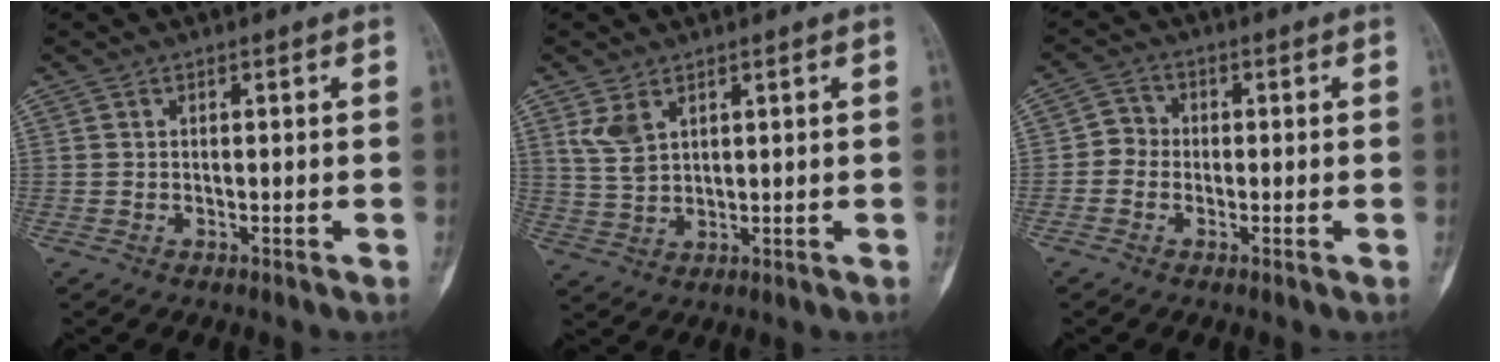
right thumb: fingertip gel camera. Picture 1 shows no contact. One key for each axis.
{"total": 4.7, "fx": 2.5, "fy": 2.7, "fz": 3.0, "tx": -0.058, "ty": -0.008, "tz": 0.061}
{"total": 3.3, "fx": -0.7, "fy": 3.0, "fz": 1.2, "tx": -0.001, "ty": 0.010, "tz": -0.025}